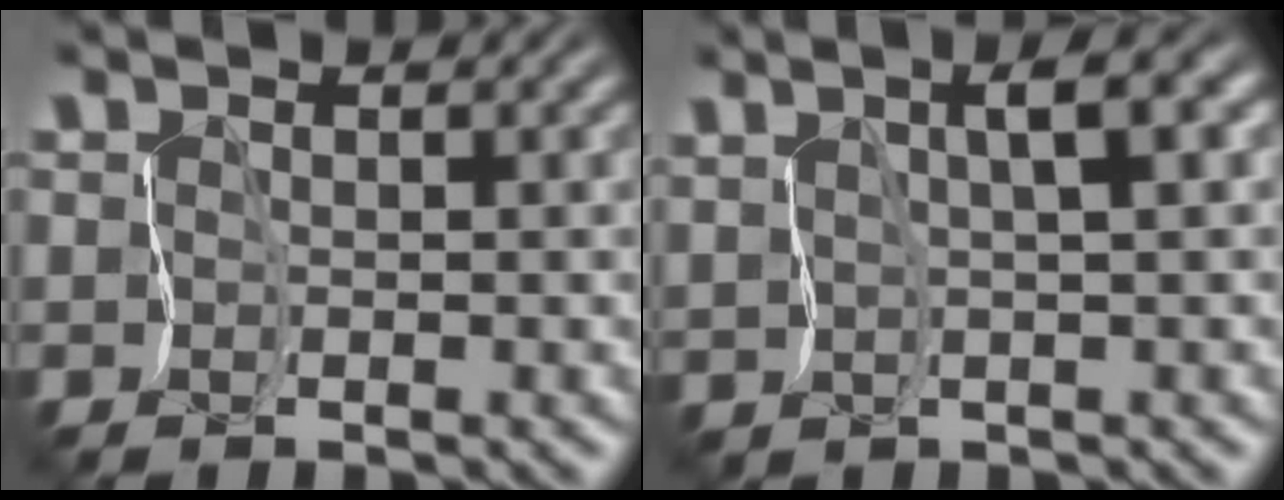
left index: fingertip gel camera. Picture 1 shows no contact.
{"total": 3.2, "force": [1.4, 0.4, 2.8], "torque": [-0.051, 0.011, 0.026]}